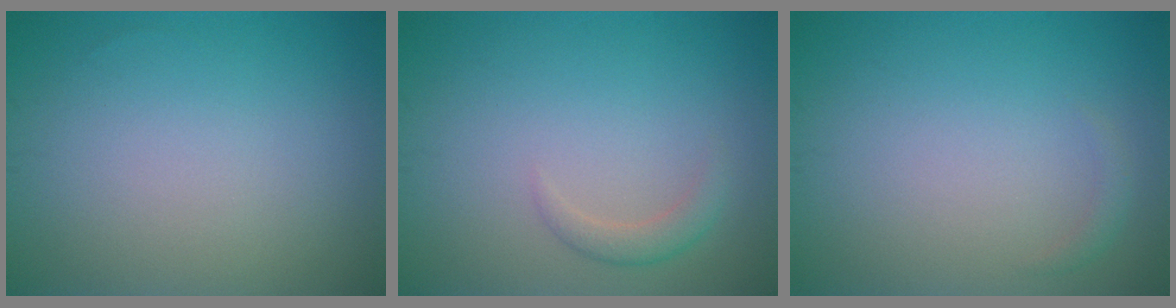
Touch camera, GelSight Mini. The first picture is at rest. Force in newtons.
{"total": 1.5, "press": 1.5, "slide": 0.1}
{"total": 0.7, "press": 0.7, "slide": 0.1}